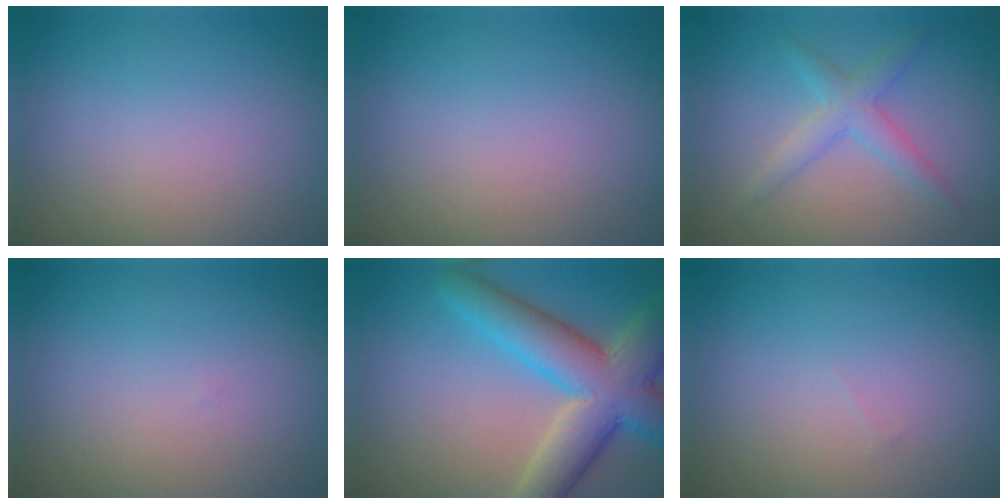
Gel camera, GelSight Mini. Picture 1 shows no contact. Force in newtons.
{"total": 0.0}
{"total": 2.6, "press": 2.6, "slide": 0.0}
{"total": 0.0}
{"total": 9.1, "press": 9.0, "slide": 0.6}
{"total": 0.0}